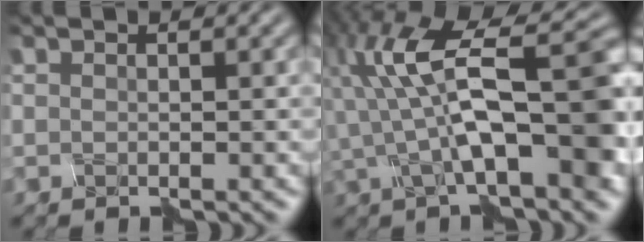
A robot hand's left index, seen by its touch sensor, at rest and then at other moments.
{"total": 12.4, "force": [-0.8, 5.0, 11.3], "torque": [-0.180, 0.027, -0.019]}